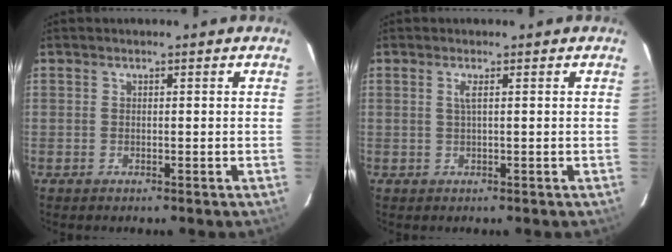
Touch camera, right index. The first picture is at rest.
{"total": 1.2, "force": [0.3, -0.3, 1.2], "torque": [-0.023, 0.000, 0.004]}